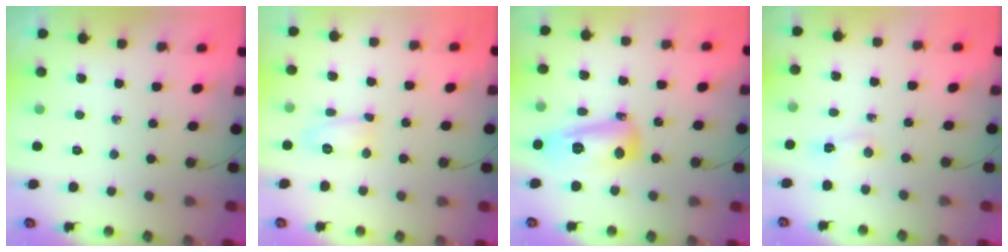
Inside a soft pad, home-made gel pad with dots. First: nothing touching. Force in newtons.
{"total": 9.6, "press": 8.5, "slide": 4.4}
{"total": 15.0, "press": 15.0, "slide": 1.1}
{"total": 2.0, "press": 2.0, "slide": 0.4}